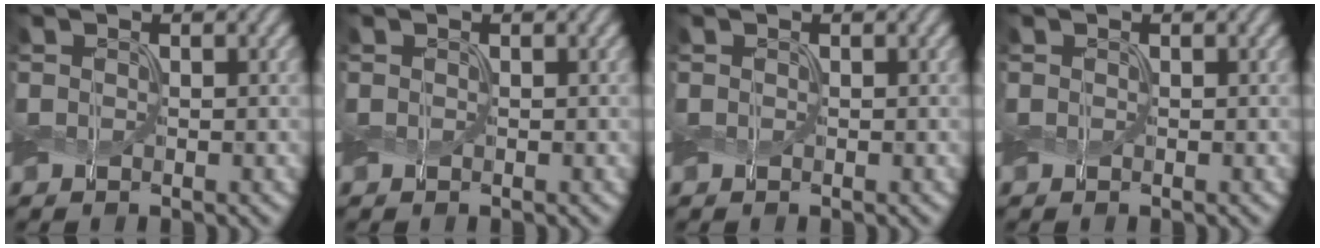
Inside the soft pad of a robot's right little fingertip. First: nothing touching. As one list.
[{"total": 0.0}, {"total": 0.0}, {"total": 0.0}]